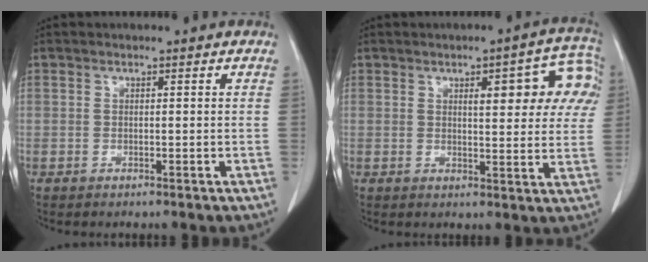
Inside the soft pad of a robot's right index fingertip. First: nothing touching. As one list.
[{"total": 11.8, "force": [4.1, 3.5, 10.6], "torque": [-0.117, 0.023, 0.046]}]